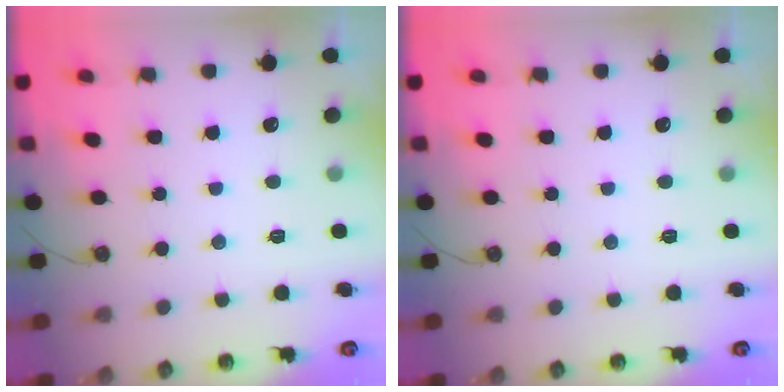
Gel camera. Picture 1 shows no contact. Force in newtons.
{"total": 0.0}